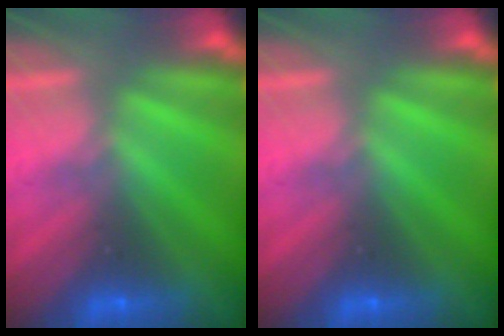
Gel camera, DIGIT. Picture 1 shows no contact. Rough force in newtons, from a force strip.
{"total": 0.0}